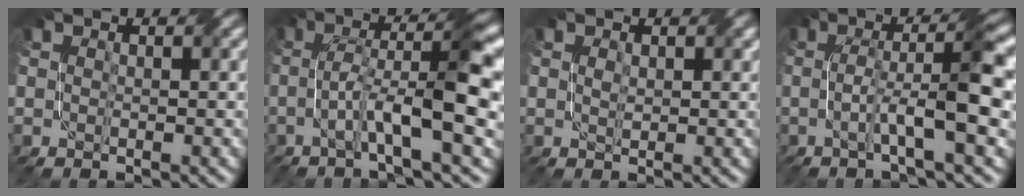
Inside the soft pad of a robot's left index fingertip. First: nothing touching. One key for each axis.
{"total": 7.7, "fx": -1.0, "fy": 1.2, "fz": 7.5, "tx": -0.137, "ty": 0.022, "tz": -0.022}
{"total": 0.9, "fx": 0.4, "fy": 0.5, "fz": 0.6, "tx": -0.013, "ty": -0.001, "tz": 0.011}
{"total": 6.4, "fx": -0.5, "fy": 0.8, "fz": 6.4, "tx": -0.113, "ty": 0.015, "tz": -0.012}